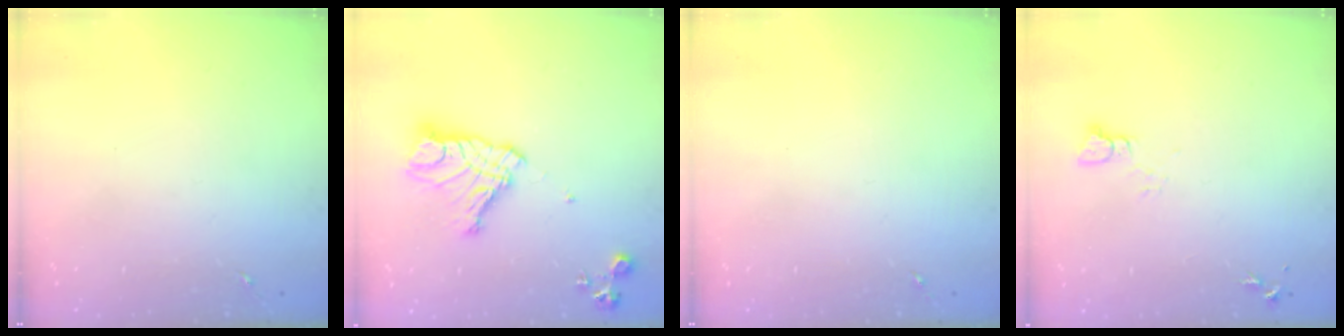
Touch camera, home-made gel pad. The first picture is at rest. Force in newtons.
{"total": 14.4, "press": 14.3, "slide": 1.3}
{"total": 0.0}
{"total": 2.2, "press": 2.2, "slide": 0.2}